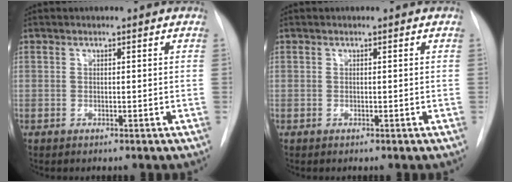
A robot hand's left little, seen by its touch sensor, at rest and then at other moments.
{"total": 0.0}